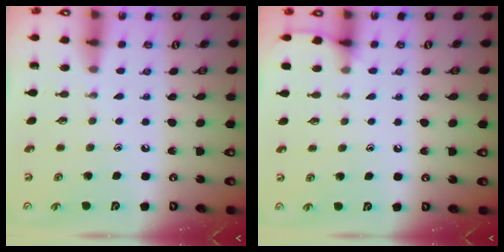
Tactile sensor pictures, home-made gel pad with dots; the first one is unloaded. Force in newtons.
{"total": 4.2, "press": 4.1, "slide": 0.6}